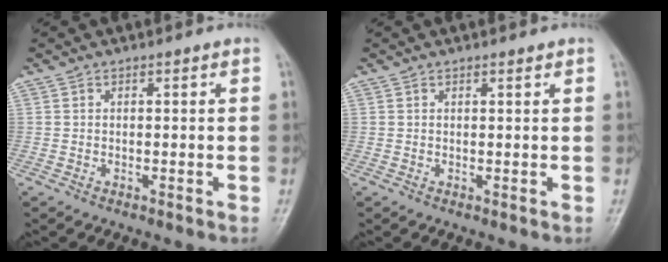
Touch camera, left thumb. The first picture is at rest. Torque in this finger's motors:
{"motor_torque": [-0.10, -0.04, -0.06, 0.12, 0.01]}